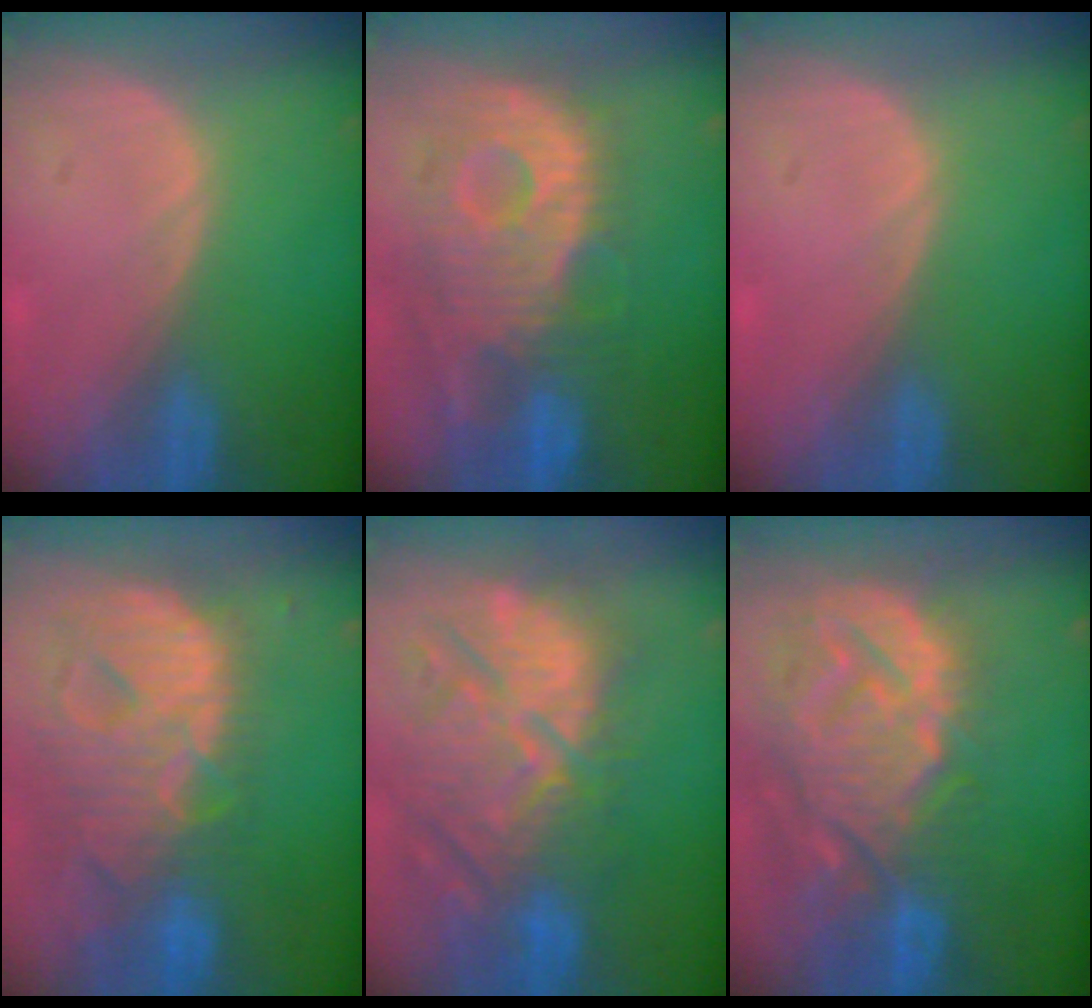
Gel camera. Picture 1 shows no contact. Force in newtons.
{"total": 12.2, "press": 10.8, "slide": 5.6}
{"total": 0.0}
{"total": 13.4, "press": 11.5, "slide": 6.9}
{"total": 13.4, "press": 12.4, "slide": 5.0}
{"total": 14.3, "press": 12.3, "slide": 7.4}